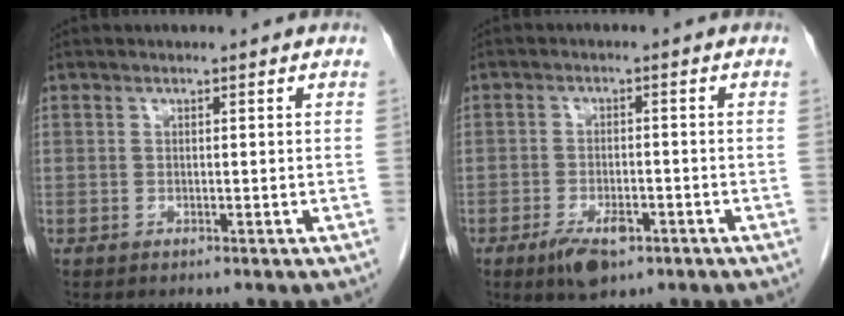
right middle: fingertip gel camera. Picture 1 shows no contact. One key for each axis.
{"total": 5.3, "fx": -3.0, "fy": 2.2, "fz": 3.7, "tx": -0.067, "ty": -0.004, "tz": -0.044}